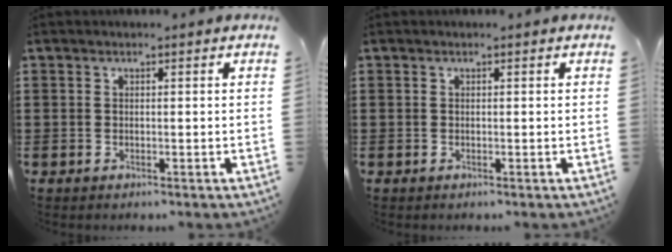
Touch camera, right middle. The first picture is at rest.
{"total": 0.0}